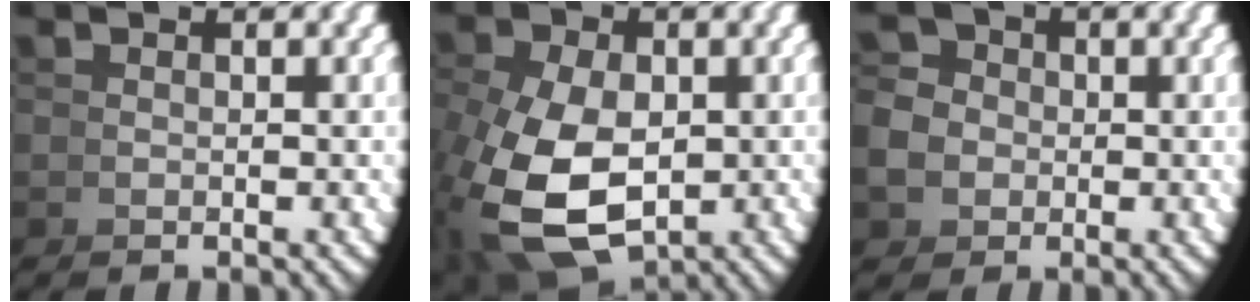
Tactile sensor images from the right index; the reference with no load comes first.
{"total": 7.1, "force": [-1.3, 4.8, 5.1], "torque": [-0.125, -0.045, 0.007]}
{"total": 5.6, "force": [0.3, 5.1, 2.3], "torque": [-0.047, -0.007, 0.002]}